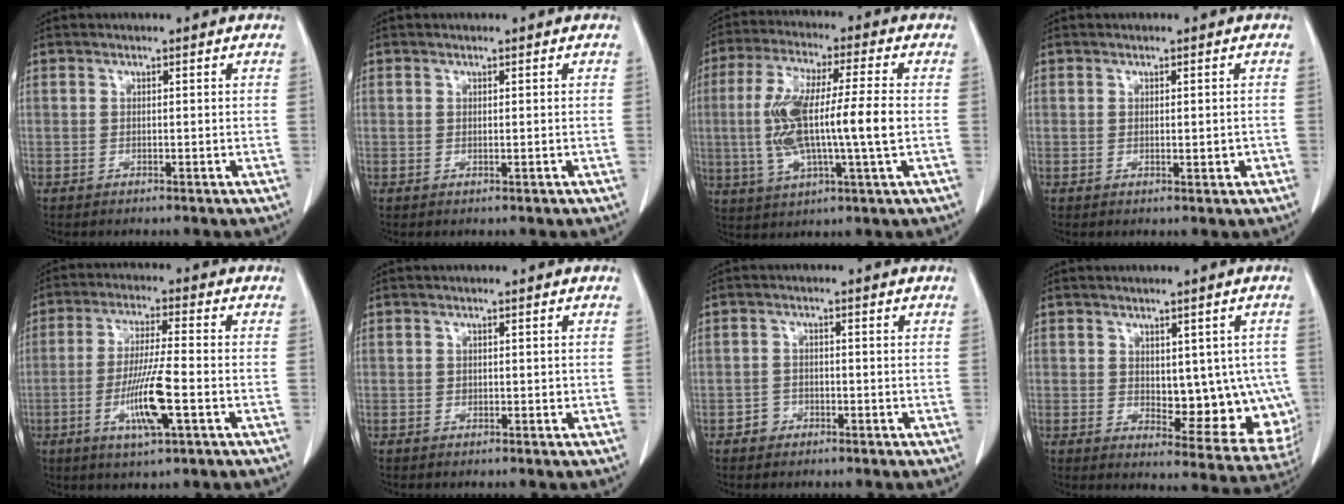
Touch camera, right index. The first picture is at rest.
{"total": 0.0}
{"total": 14.1, "force": [-0.7, 1.6, 14.0], "torque": [-0.283, 0.007, -0.013]}
{"total": 1.6, "force": [-0.3, 0.6, 1.5], "torque": [-0.024, -0.004, 0.001]}
{"total": 9.5, "force": [-3.0, 0.4, 9.0], "torque": [-0.174, -0.012, -0.057]}
{"total": 0.6, "force": [0.0, 0.5, 0.3], "torque": [-0.003, 0.001, -0.001]}
{"total": 2.0, "force": [-1.1, 1.6, 0.3], "torque": [-0.002, 0.008, -0.021]}
{"total": 11.8, "force": [-0.1, 5.9, 10.3], "torque": [-0.113, -0.003, 0.016]}